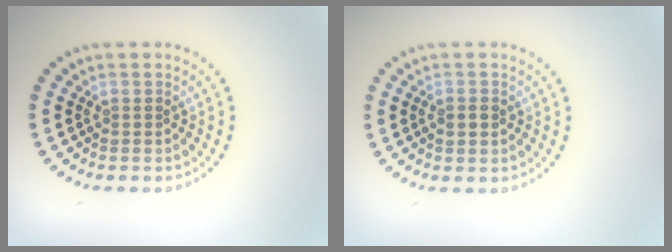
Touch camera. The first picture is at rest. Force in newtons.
{"total": 1.8, "press": 1.8, "slide": 0.0}